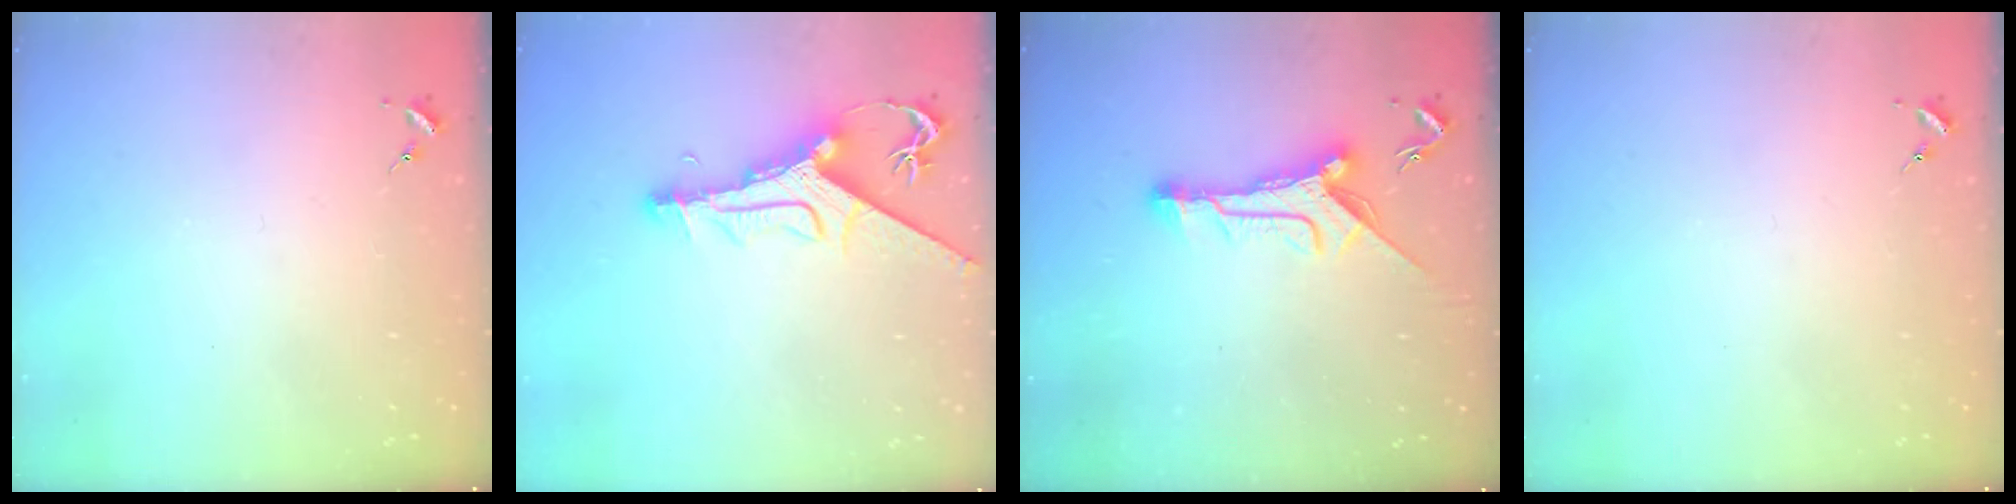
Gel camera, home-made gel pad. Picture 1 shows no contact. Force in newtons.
{"total": 11.9, "press": 11.8, "slide": 1.3}
{"total": 10.7, "press": 10.6, "slide": 0.8}
{"total": 0.0}